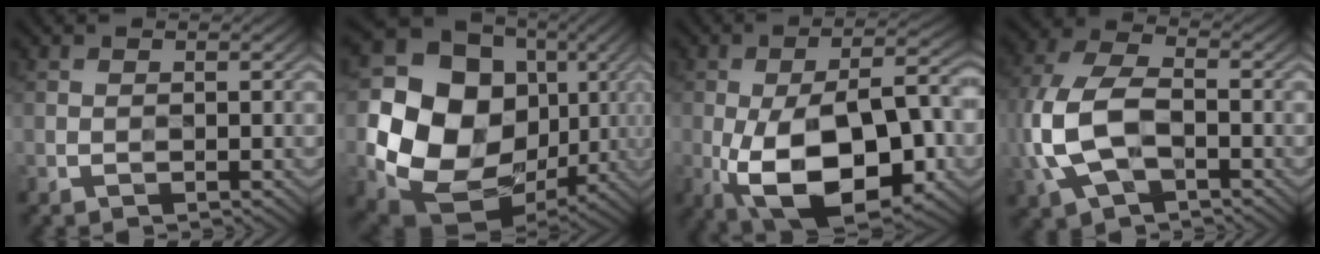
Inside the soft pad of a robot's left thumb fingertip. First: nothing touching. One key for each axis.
{"total": 18.7, "fx": 0.1, "fy": 16.2, "fz": 9.4, "tx": -0.218, "ty": -0.031, "tz": 0.021}
{"total": 17.2, "fx": -6.0, "fy": 7.9, "fz": 14.1, "tx": -0.239, "ty": -0.013, "tz": -0.088}
{"total": 11.6, "fx": -2.5, "fy": 6.9, "fz": 9.0, "tx": -0.234, "ty": 0.005, "tz": -0.054}